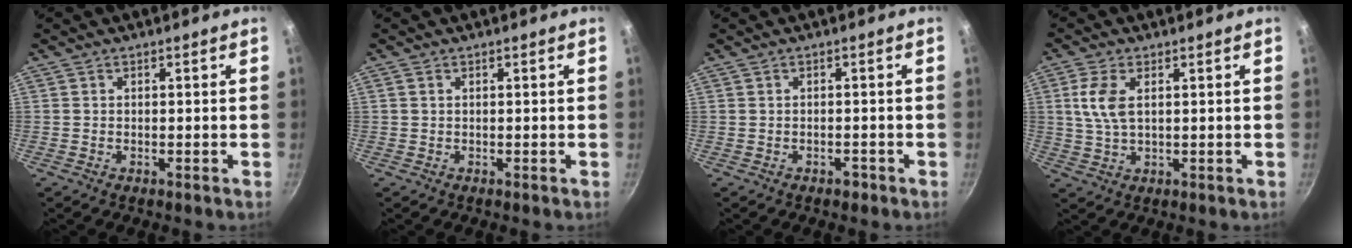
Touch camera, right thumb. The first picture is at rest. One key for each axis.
{"total": 0.0}
{"total": 1.1, "fx": -0.8, "fy": 0.6, "fz": 0.4, "tx": -0.004, "ty": 0.009, "tz": -0.005}
{"total": 6.2, "fx": 1.4, "fy": 3.2, "fz": 5.1, "tx": -0.107, "ty": 0.001, "tz": 0.029}